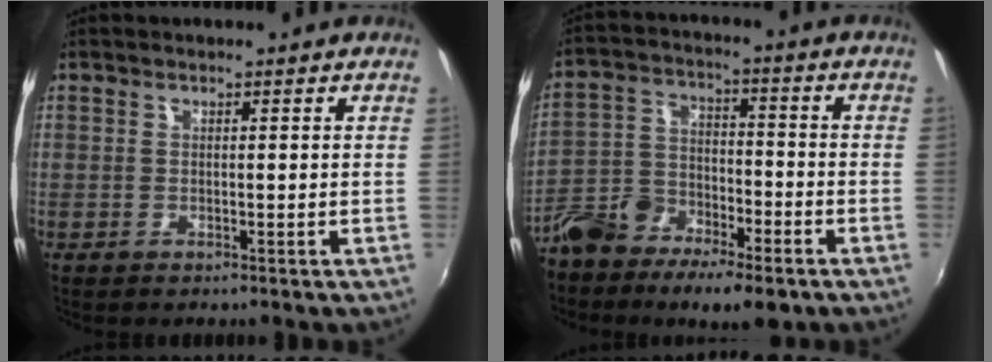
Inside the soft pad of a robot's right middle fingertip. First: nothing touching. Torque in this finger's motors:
{"motor_torque": [1.07, -1.07, 0.14, 0.07]}